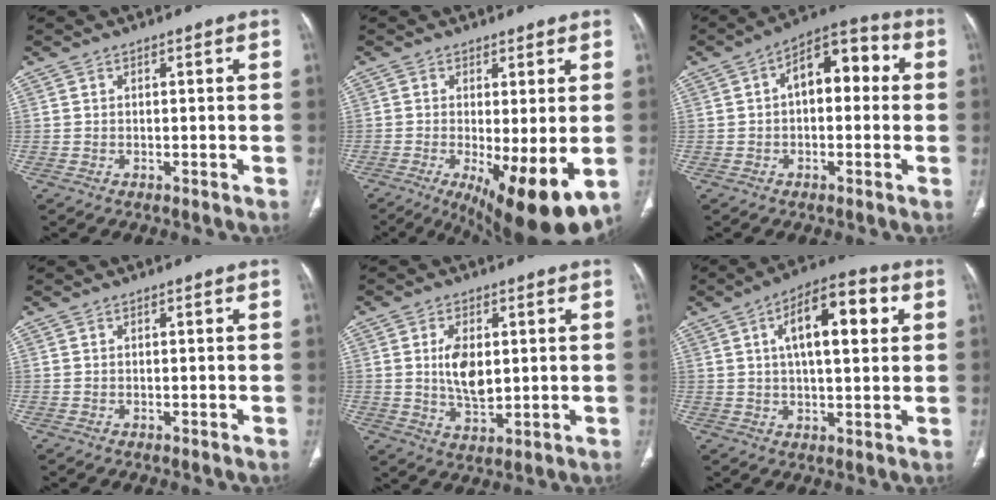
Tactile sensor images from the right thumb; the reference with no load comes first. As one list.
[{"total": 13.0, "force": [-3.5, 3.7, 12.0], "torque": [-0.171, -0.026, -0.041]}, {"total": 10.4, "force": [1.0, 6.0, 8.4], "torque": [-0.090, 0.034, 0.002]}, {"total": 0.0}, {"total": 7.8, "force": [1.1, 4.3, 6.4], "torque": [-0.109, -0.012, 0.025]}, {"total": 13.5, "force": [3.8, 5.6, 11.7], "torque": [-0.163, 0.012, 0.052]}]